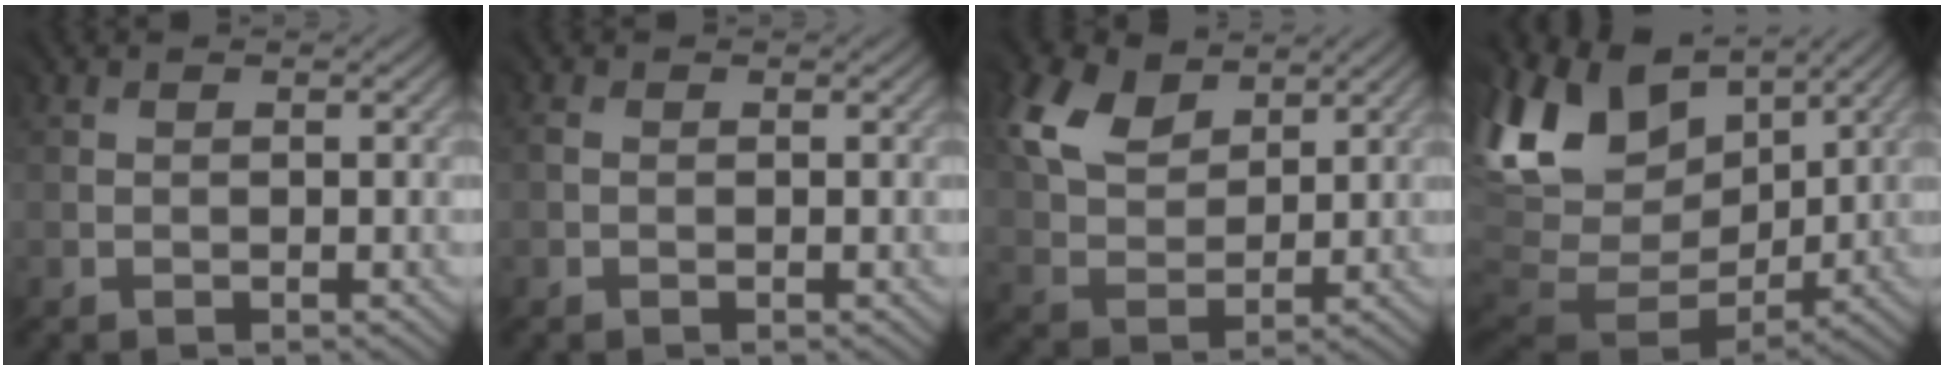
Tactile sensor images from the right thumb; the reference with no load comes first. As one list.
[{"total": 1.1, "force": [-0.1, 0.8, 0.8], "torque": [-0.018, -0.001, -0.002]}, {"total": 7.8, "force": [5.0, 4.8, 3.6], "torque": [-0.107, 0.012, 0.101]}, {"total": 13.4, "force": [4.7, 9.8, 7.8], "torque": [-0.204, -0.003, 0.108]}]